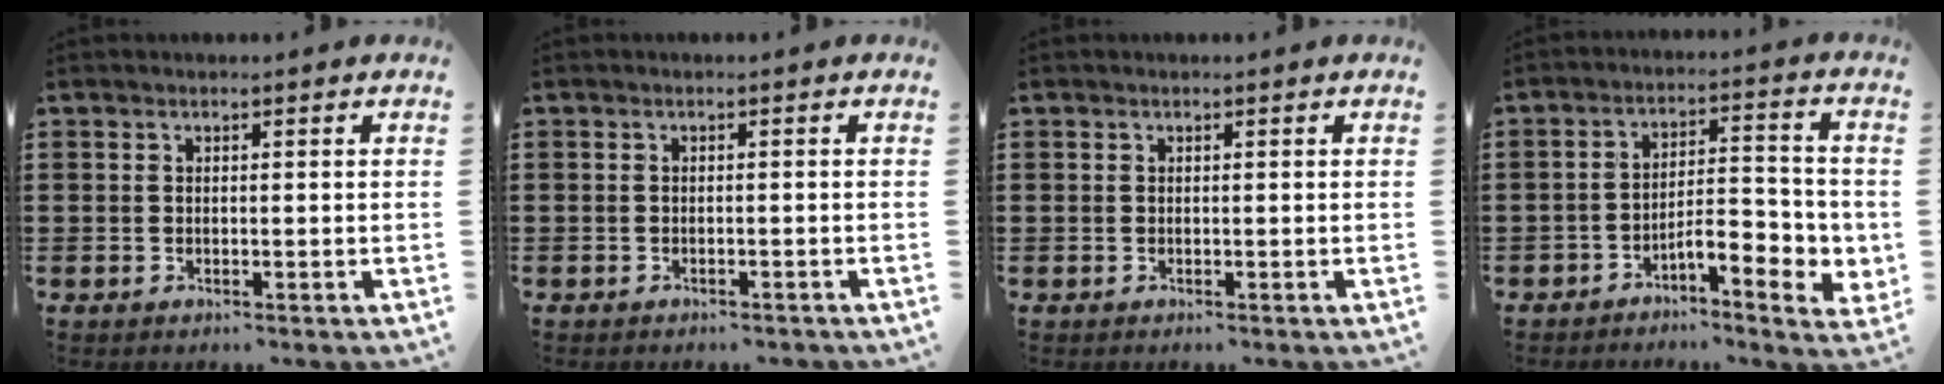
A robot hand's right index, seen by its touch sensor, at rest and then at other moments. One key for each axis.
{"total": 0.8, "fx": -0.7, "fy": 0.2, "fz": 0.2, "tx": -0.007, "ty": -0.002, "tz": -0.014}
{"total": 0.0}
{"total": 6.5, "fx": -3.4, "fy": 2.3, "fz": 5.0, "tx": -0.076, "ty": -0.003, "tz": -0.062}